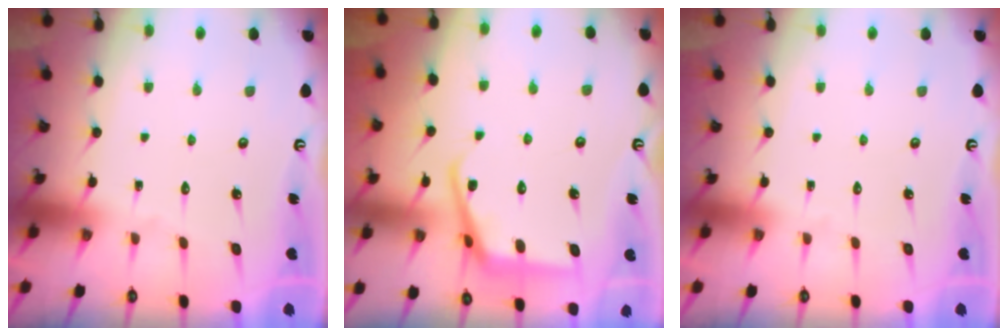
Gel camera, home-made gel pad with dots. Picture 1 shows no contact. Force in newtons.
{"total": 10.5, "press": 10.5, "slide": 0.3}
{"total": 0.0}